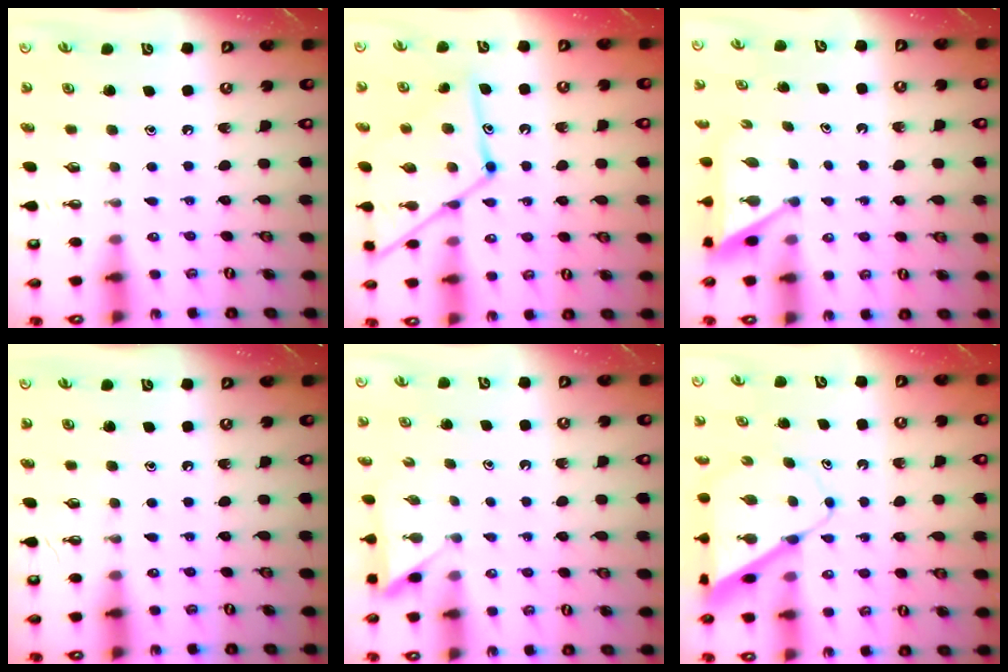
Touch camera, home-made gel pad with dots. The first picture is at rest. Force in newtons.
{"total": 15.7, "press": 15.6, "slide": 1.4}
{"total": 4.8, "press": 4.8, "slide": 0.3}
{"total": 0.0}
{"total": 3.0, "press": 3.0, "slide": 0.3}
{"total": 7.7, "press": 7.7, "slide": 0.4}